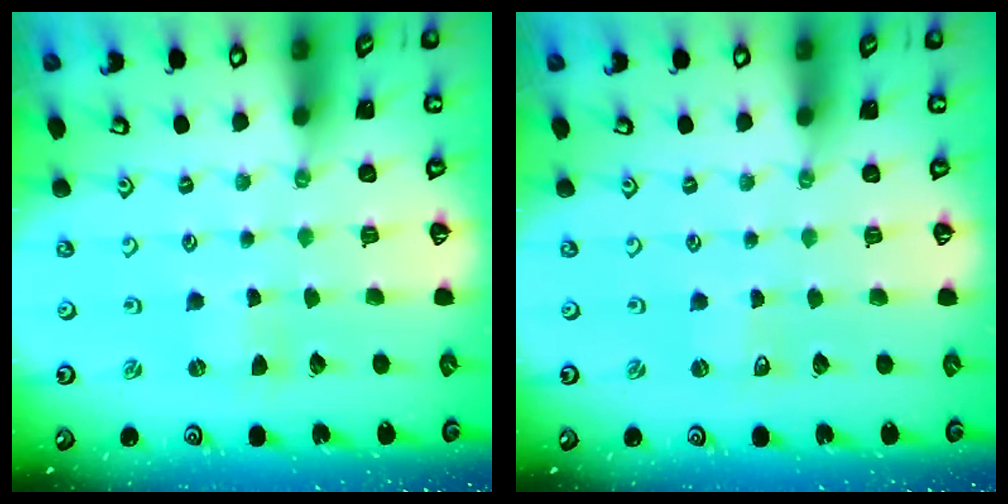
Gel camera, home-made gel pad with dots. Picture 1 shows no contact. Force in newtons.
{"total": 0.0}